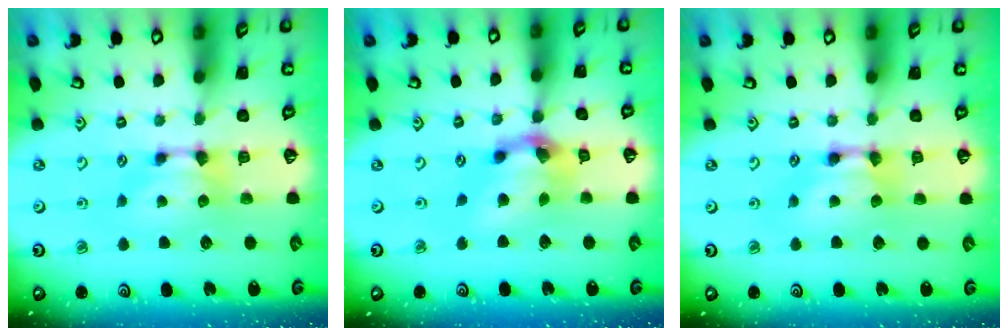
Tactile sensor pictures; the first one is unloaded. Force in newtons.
{"total": 6.5, "press": 6.1, "slide": 2.2}
{"total": 2.0, "press": 2.0, "slide": 0.1}